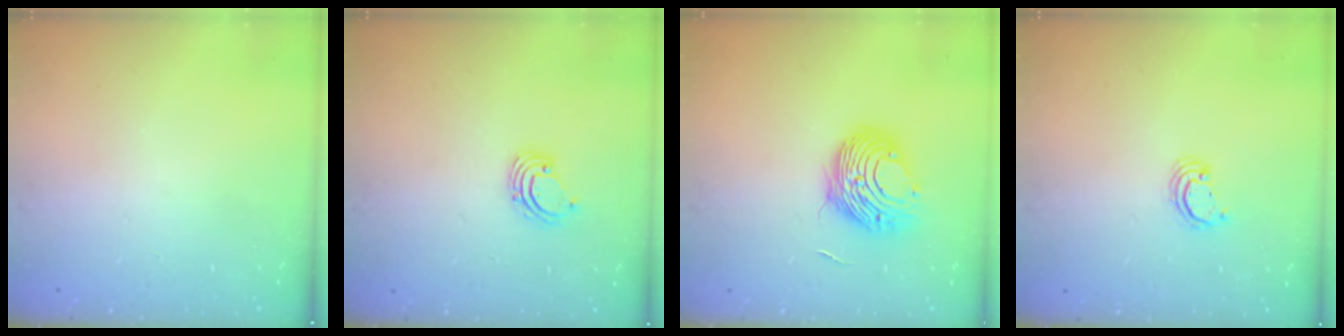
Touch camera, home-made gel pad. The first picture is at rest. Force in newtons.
{"total": 2.3, "press": 2.3, "slide": 0.2}
{"total": 9.9, "press": 9.9, "slide": 0.7}
{"total": 2.2, "press": 2.2, "slide": 0.2}